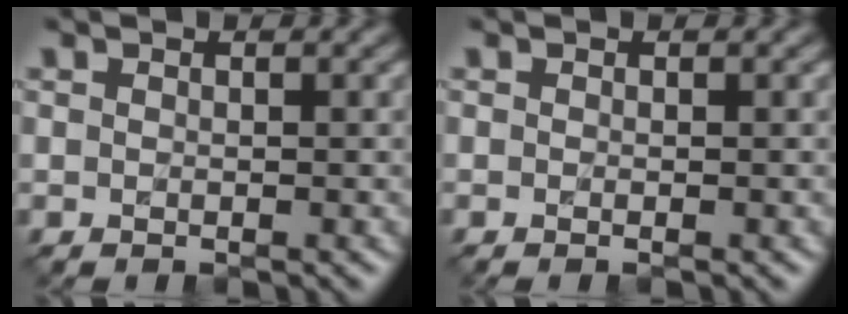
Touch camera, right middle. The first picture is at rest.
{"total": 0.6, "force": [-0.2, 0.2, 0.5], "torque": [-0.004, -0.006, -0.003]}